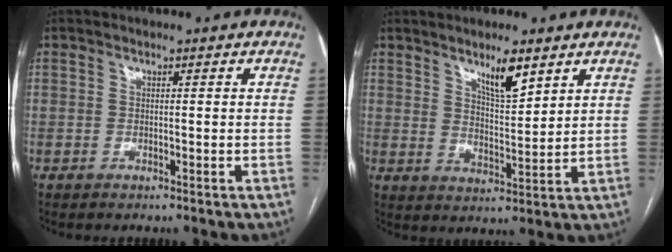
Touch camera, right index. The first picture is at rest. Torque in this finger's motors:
{"motor_torque": [0.26, 0.24, 0.19, 0.08]}